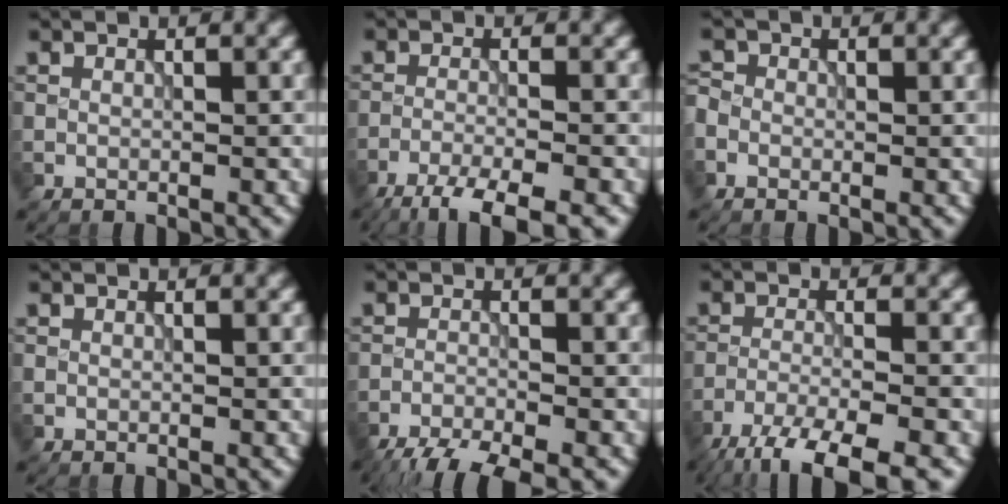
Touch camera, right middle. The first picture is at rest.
{"total": 5.7, "force": [-4.2, 0.9, 3.6], "torque": [-0.060, -0.008, -0.082]}
{"total": 1.4, "force": [-0.5, 1.2, 0.5], "torque": [-0.013, 0.003, -0.013]}
{"total": 0.0}
{"total": 5.9, "force": [-5.0, 1.0, 3.1], "torque": [-0.059, -0.025, -0.090]}
{"total": 8.2, "force": [-6.2, 1.6, 5.0], "torque": [-0.086, -0.021, -0.112]}